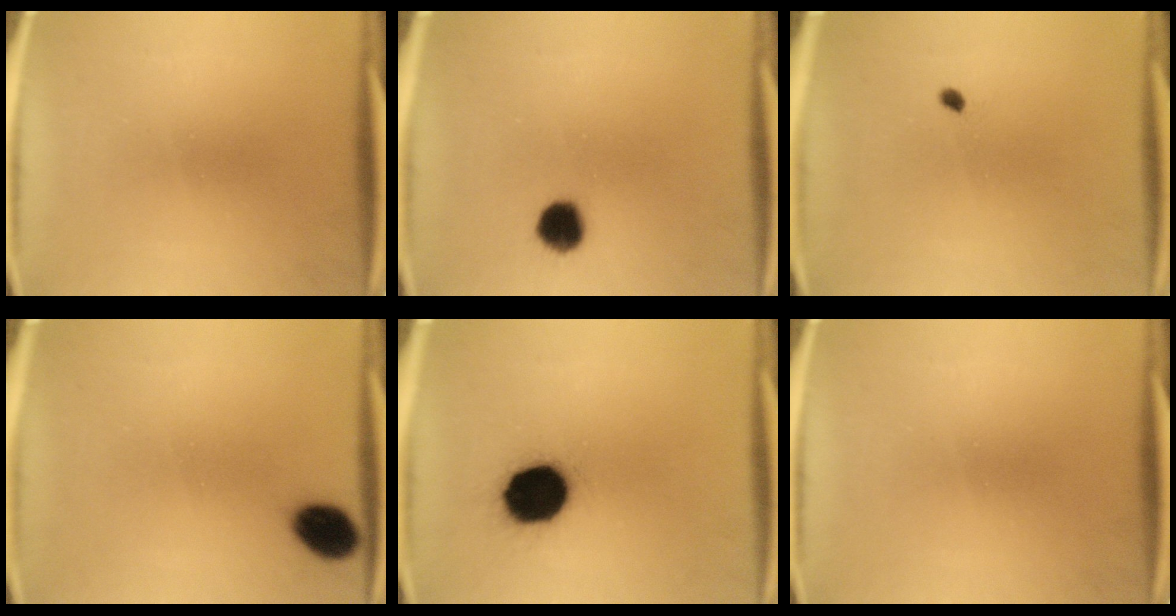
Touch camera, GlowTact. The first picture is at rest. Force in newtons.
{"total": 6.0}
{"total": 0.8}
{"total": 7.1}
{"total": 16.7}
{"total": 0.0}